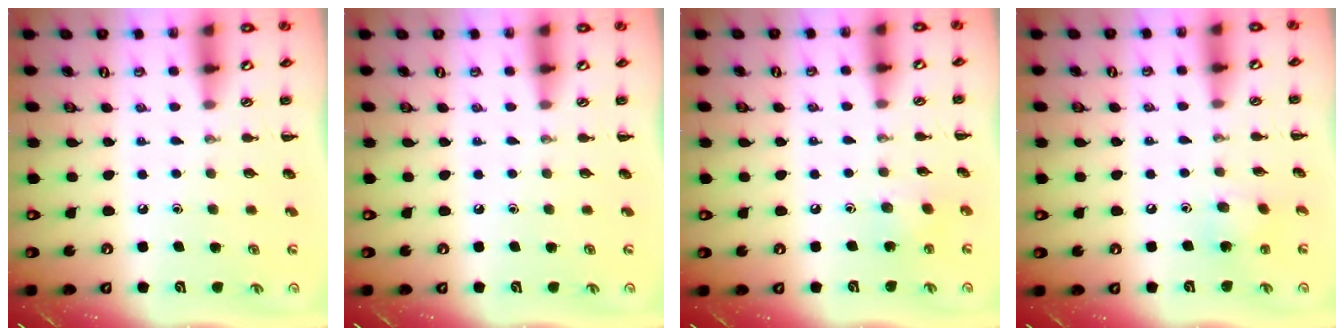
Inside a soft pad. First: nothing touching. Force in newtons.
{"total": 0.0}
{"total": 3.8, "press": 3.8, "slide": 0.5}
{"total": 5.5, "press": 5.4, "slide": 1.4}